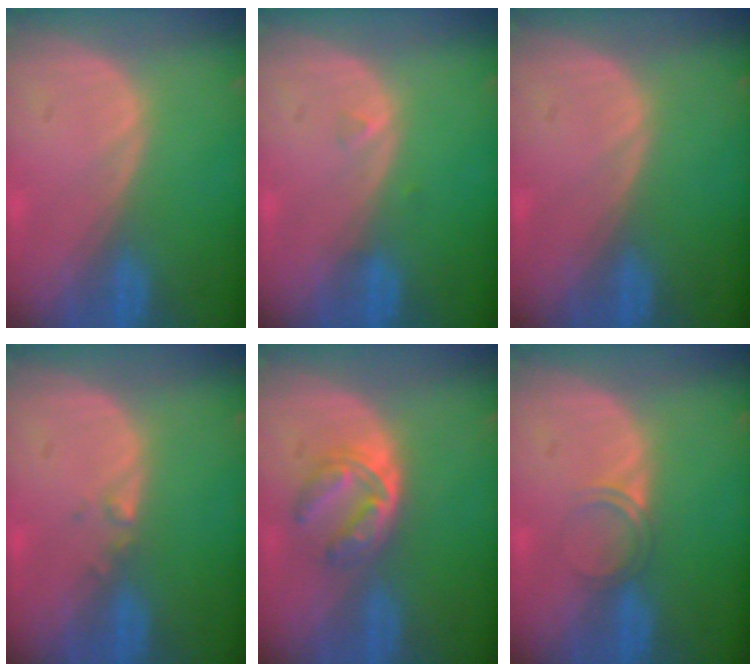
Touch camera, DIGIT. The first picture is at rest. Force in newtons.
{"total": 0.7, "press": 0.7, "slide": 0.2}
{"total": 0.0}
{"total": 1.0, "press": 0.9, "slide": 0.5}
{"total": 5.8, "press": 5.0, "slide": 3.0}
{"total": 2.1, "press": 1.8, "slide": 1.1}